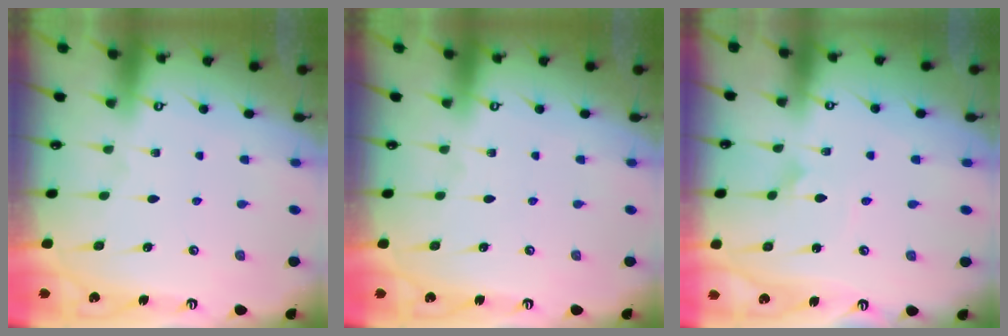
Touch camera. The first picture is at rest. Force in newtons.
{"total": 0.0}
{"total": 1.4, "press": 1.4, "slide": 0.1}